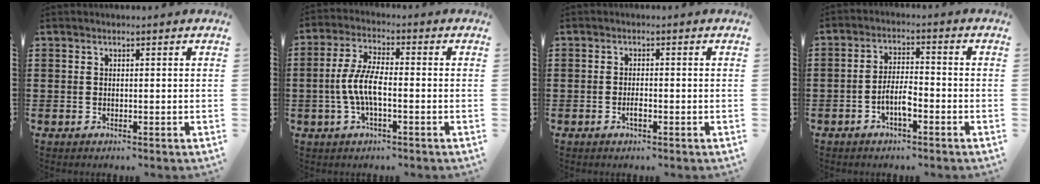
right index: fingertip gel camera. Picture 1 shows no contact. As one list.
[{"total": 6.2, "force": [-1.5, 2.0, 5.7], "torque": [-0.135, -0.008, -0.035]}, {"total": 1.7, "force": [-0.7, 0.4, 1.4], "torque": [-0.027, -0.001, -0.012]}, {"total": 4.9, "force": [-2.1, 1.6, 4.1], "torque": [-0.092, 0.003, -0.044]}]